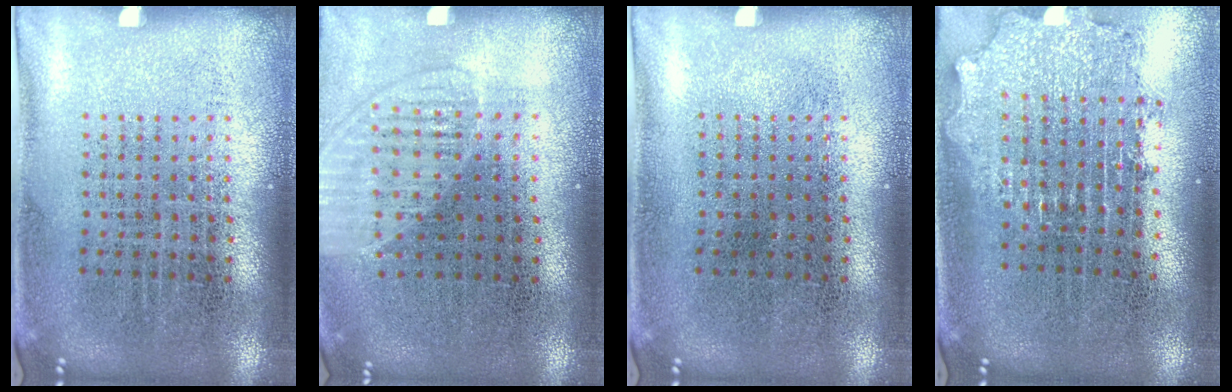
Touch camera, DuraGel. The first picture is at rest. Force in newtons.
{"total": 1.3, "press": 1.3, "slide": 0.2}
{"total": 0.0}
{"total": 2.1, "press": 1.6, "slide": 1.3}